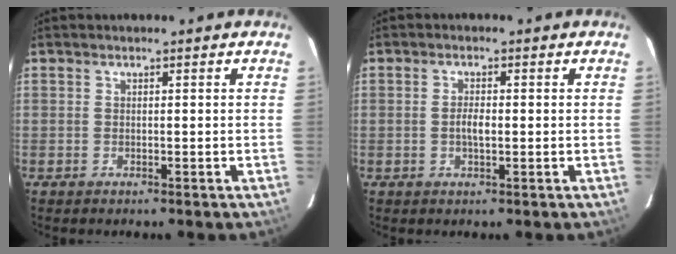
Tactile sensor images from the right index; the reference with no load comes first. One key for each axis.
{"total": 2.3, "fx": -0.2, "fy": 0.6, "fz": 2.2, "tx": -0.042, "ty": 0.001, "tz": -0.005}